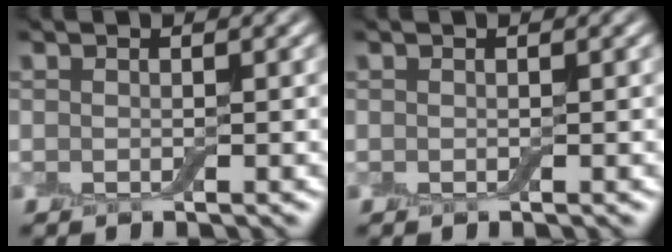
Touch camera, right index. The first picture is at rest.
{"total": 0.0}